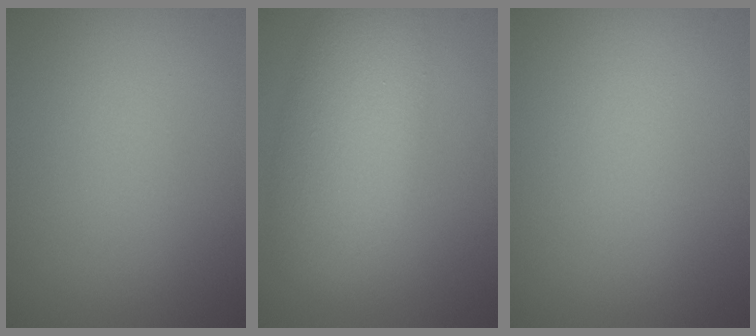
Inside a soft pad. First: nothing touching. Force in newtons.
{"total": 6.4, "press": 6.4, "slide": 0.3}
{"total": 0.0}